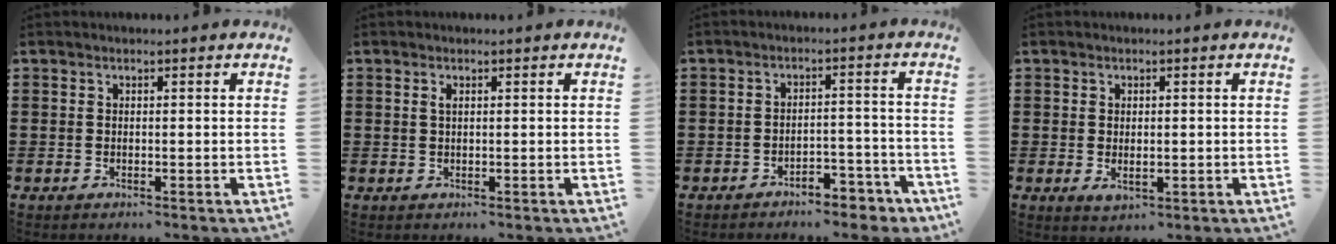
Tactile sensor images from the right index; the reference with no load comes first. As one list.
[{"total": 0.9, "force": [0.3, 0.3, 0.8], "torque": [-0.017, 0.003, 0.005]}, {"total": 4.2, "force": [-3.9, 0.9, 1.2], "torque": [-0.022, 0.010, -0.080]}, {"total": 1.9, "force": [-0.1, 1.1, 1.5], "torque": [-0.030, 0.003, -0.002]}]